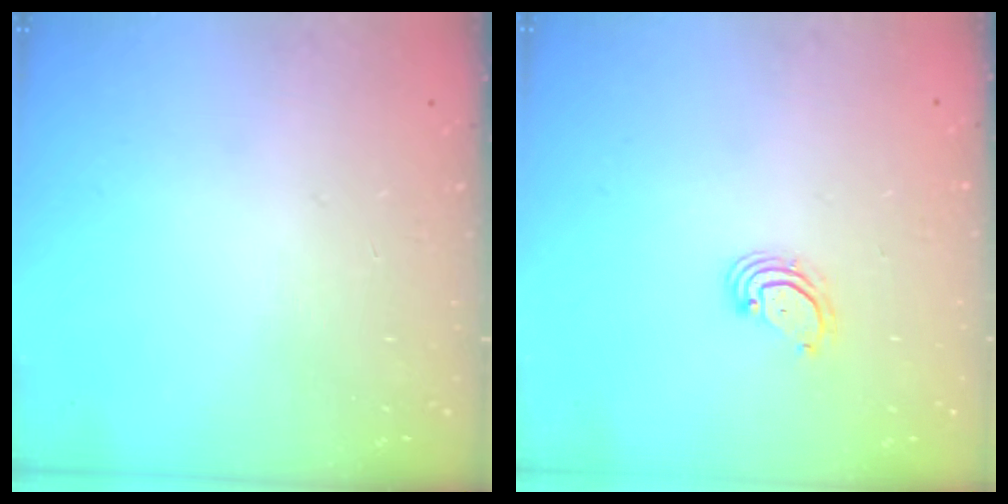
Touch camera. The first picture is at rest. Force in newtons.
{"total": 3.0, "press": 3.0, "slide": 0.2}